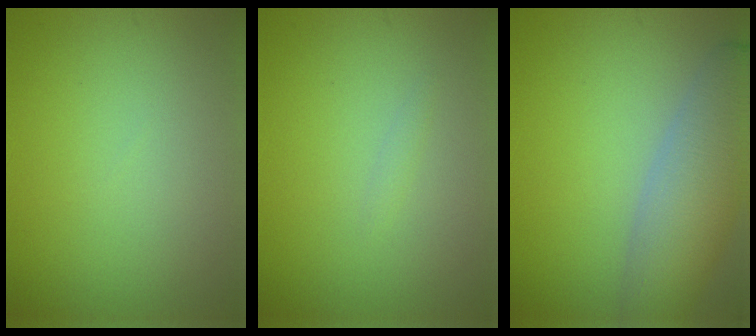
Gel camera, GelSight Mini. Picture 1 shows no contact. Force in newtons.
{"total": 0.5, "press": 0.5, "slide": 0.0}
{"total": 6.7, "press": 6.7, "slide": 0.6}